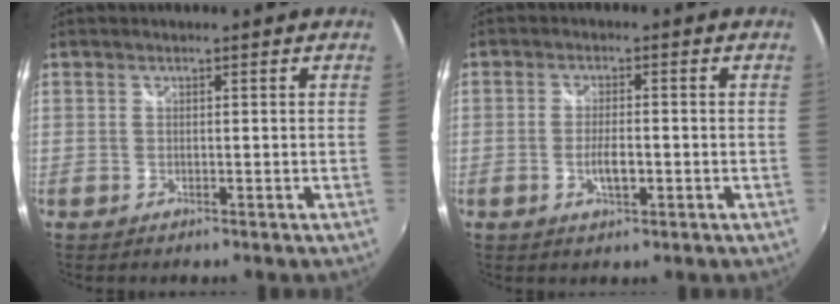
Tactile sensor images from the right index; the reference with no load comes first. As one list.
[{"total": 3.9, "force": [-1.2, 1.4, 3.4], "torque": [-0.068, -0.004, -0.020]}]